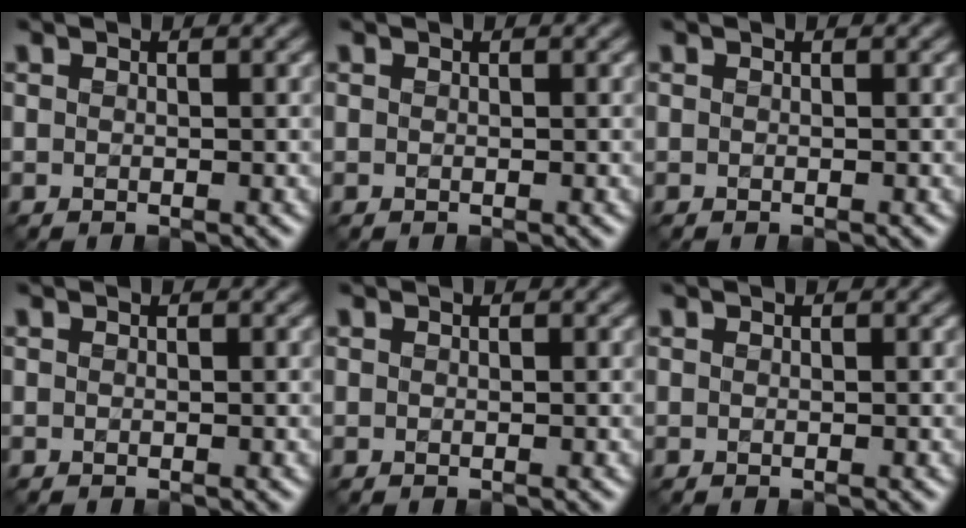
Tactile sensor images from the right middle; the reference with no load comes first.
{"total": 0.0}
{"total": 0.0}
{"total": 0.0}
{"total": 0.0}
{"total": 0.0}